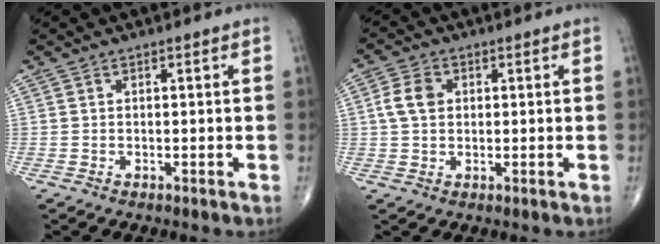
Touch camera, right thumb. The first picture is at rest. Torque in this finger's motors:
{"motor_torque": [-0.08, 0.10, 0.18, -0.14, 0.01]}